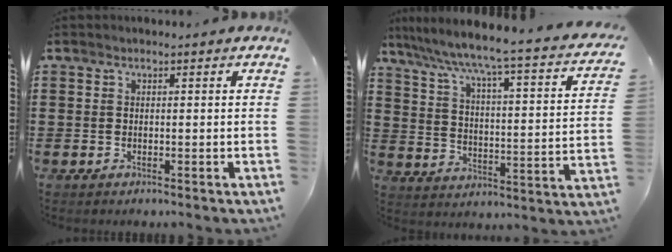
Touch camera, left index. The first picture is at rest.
{"total": 4.3, "force": [3.4, -0.8, 2.5], "torque": [-0.069, -0.051, 0.040]}